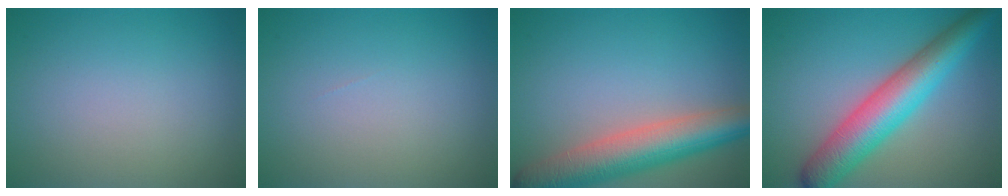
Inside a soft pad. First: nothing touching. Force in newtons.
{"total": 0.0}
{"total": 7.6, "press": 7.6, "slide": 0.6}
{"total": 7.7, "press": 7.7, "slide": 0.2}